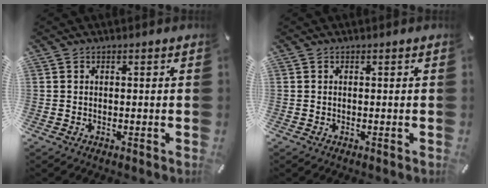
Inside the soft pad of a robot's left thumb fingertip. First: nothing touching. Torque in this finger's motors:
{"motor_torque": [0.00, 0.00, -0.05, 0.06, 0.00]}